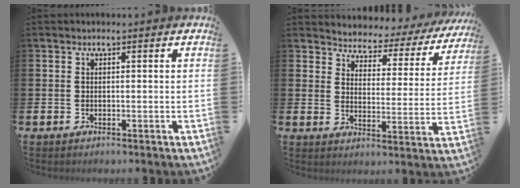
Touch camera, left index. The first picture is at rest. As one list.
[{"total": 3.2, "force": [3.0, 1.3, -0.2], "torque": [-0.025, -0.032, 0.041]}]